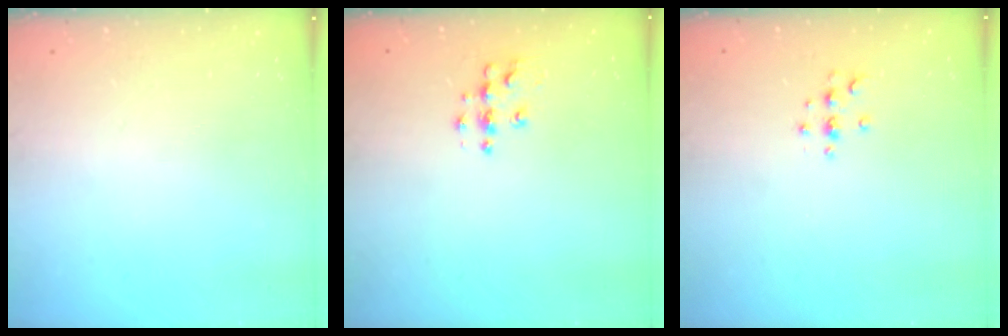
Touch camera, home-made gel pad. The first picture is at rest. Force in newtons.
{"total": 6.2, "press": 6.2, "slide": 0.2}
{"total": 3.0, "press": 3.0, "slide": 0.4}